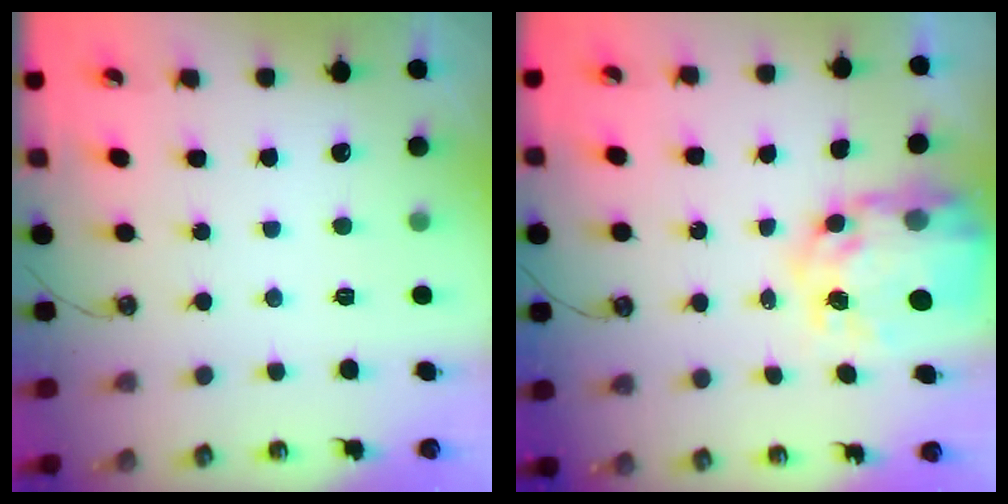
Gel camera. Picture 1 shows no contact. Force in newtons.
{"total": 12.5, "press": 12.4, "slide": 0.9}